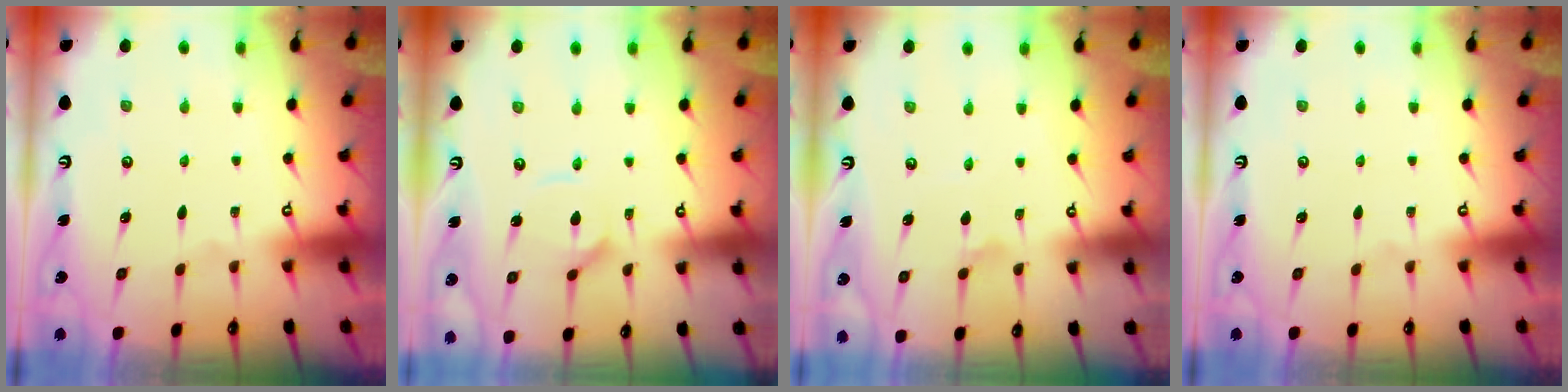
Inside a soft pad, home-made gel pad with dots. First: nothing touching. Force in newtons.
{"total": 5.6, "press": 5.5, "slide": 0.6}
{"total": 0.8, "press": 0.8, "slide": 0.1}
{"total": 0.0}